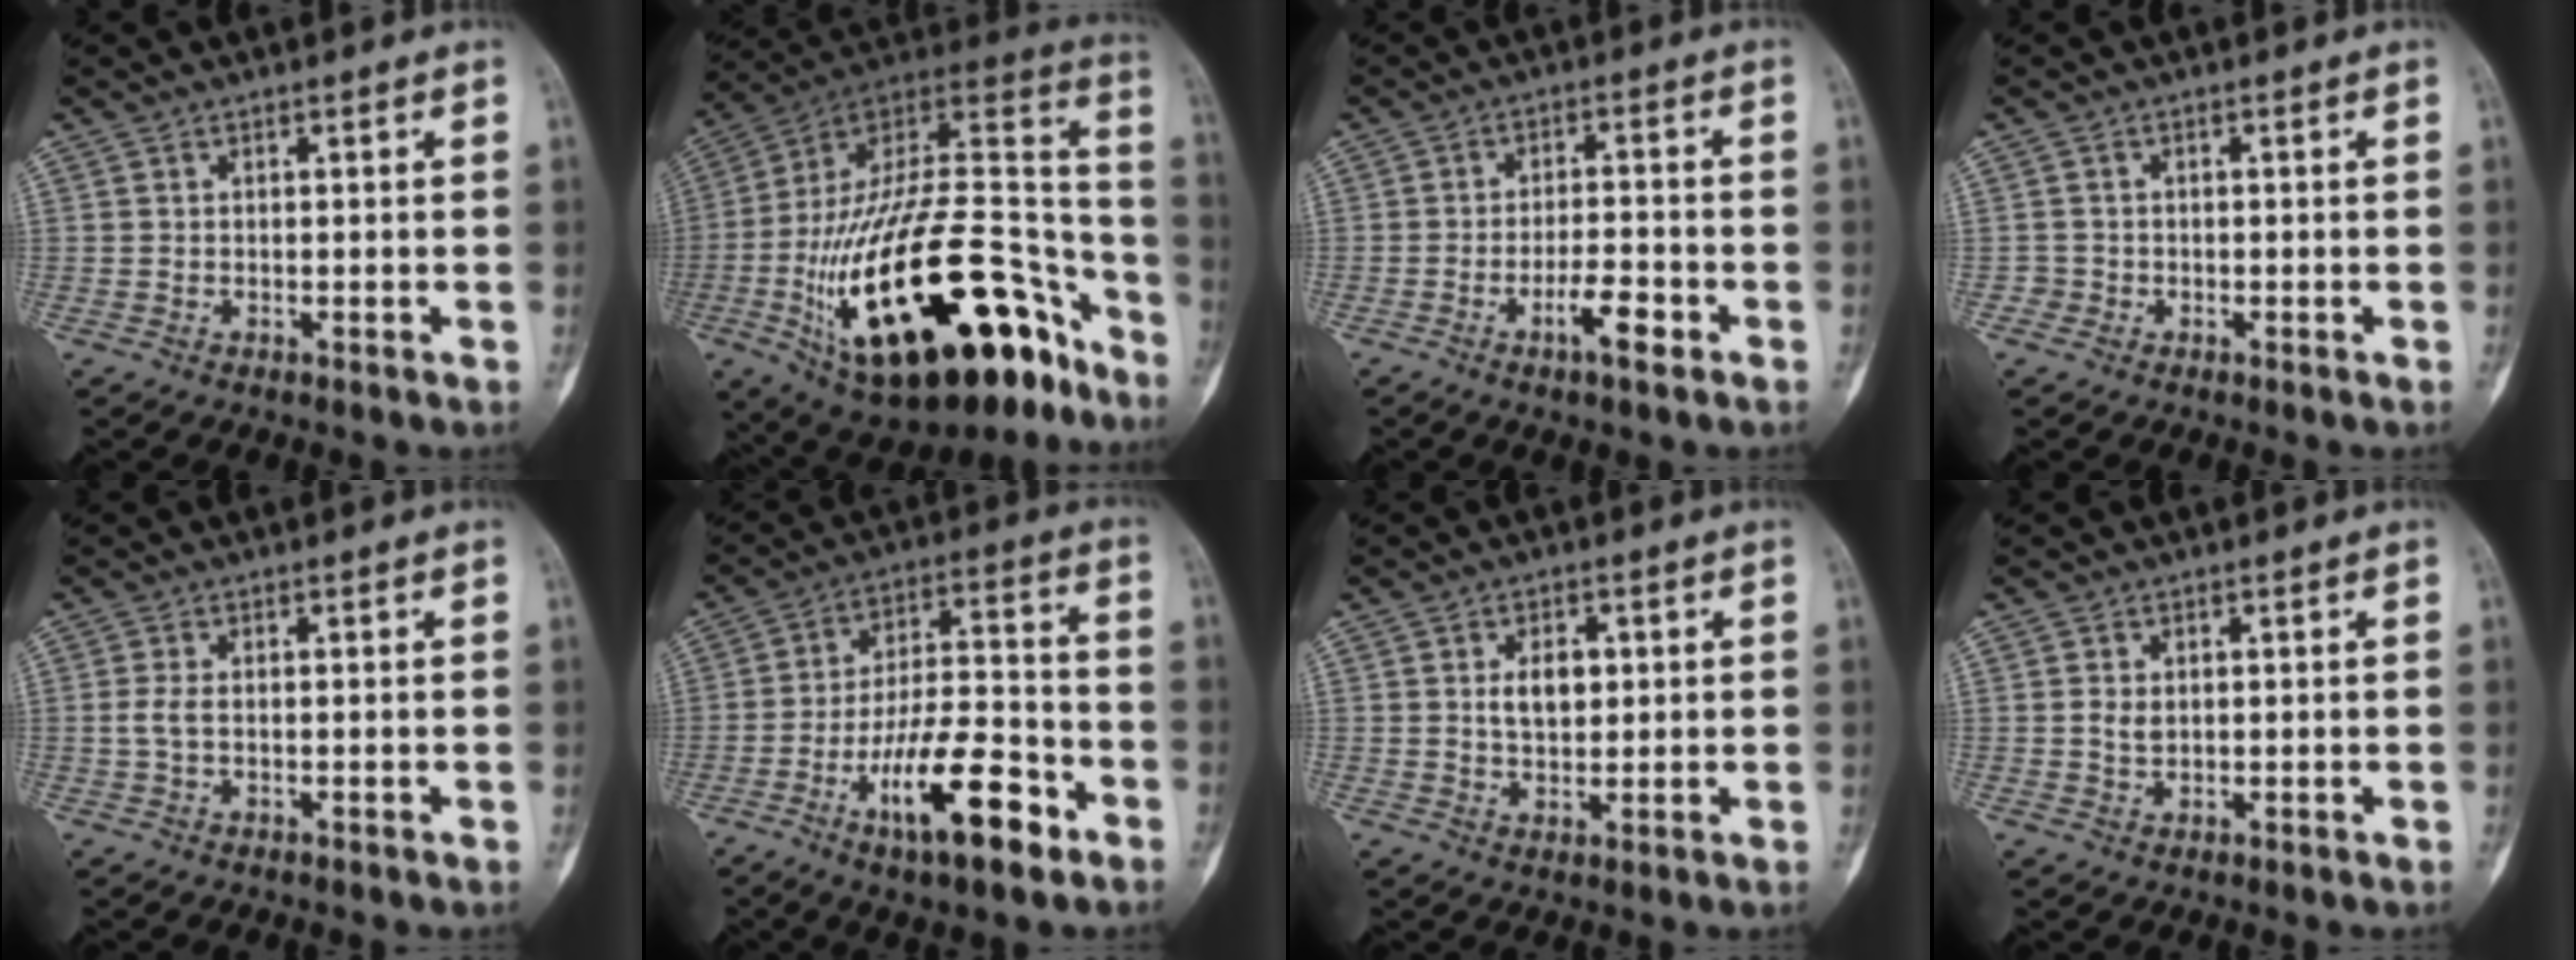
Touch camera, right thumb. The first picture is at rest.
{"total": 38.4, "force": [-18.1, 16.7, 29.5], "torque": [-0.459, 0.073, -0.285]}
{"total": 6.1, "force": [-3.0, 1.7, 5.0], "torque": [-0.083, 0.017, -0.050]}
{"total": 1.4, "force": [-0.6, 1.2, -0.2], "torque": [0.018, 0.009, -0.018]}
{"total": 2.0, "force": [-0.1, 0.9, 1.7], "torque": [-0.046, -0.001, -0.003]}
{"total": 16.6, "force": [-8.1, 5.3, 13.5], "torque": [-0.219, 0.051, -0.133]}
{"total": 5.1, "force": [1.0, 3.3, 3.8], "torque": [-0.050, -0.005, 0.018]}
{"total": 2.2, "force": [0.3, 1.5, 1.5], "torque": [-0.020, -0.001, 0.007]}